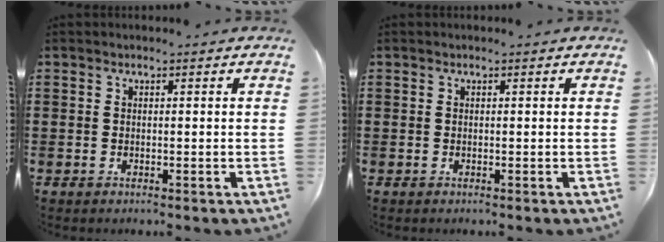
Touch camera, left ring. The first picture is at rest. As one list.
[{"total": 0.0}]